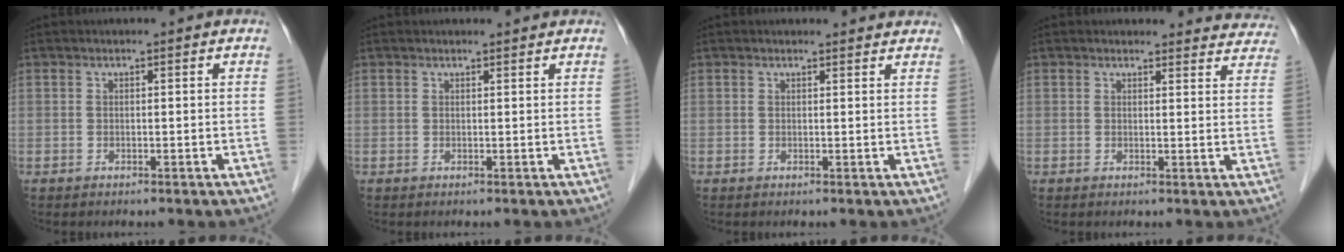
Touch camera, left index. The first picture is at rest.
{"total": 1.5, "force": [1.5, 0.1, 0.1], "torque": [-0.010, 0.002, 0.019]}
{"total": 3.1, "force": [3.0, 0.7, 0.3], "torque": [-0.006, 0.003, 0.025]}
{"total": 9.8, "force": [9.4, 2.5, 0.3], "torque": [0.041, -0.018, 0.067]}